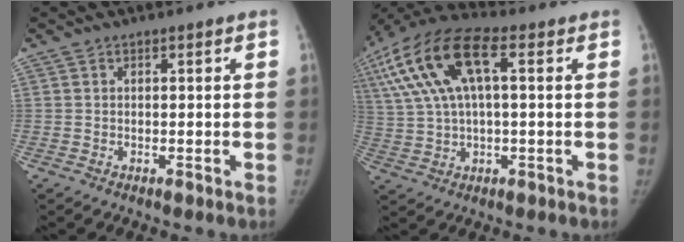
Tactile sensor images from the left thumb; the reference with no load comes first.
{"total": 17.4, "force": [4.8, 7.2, 15.1], "torque": [-0.314, 0.037, 0.083]}